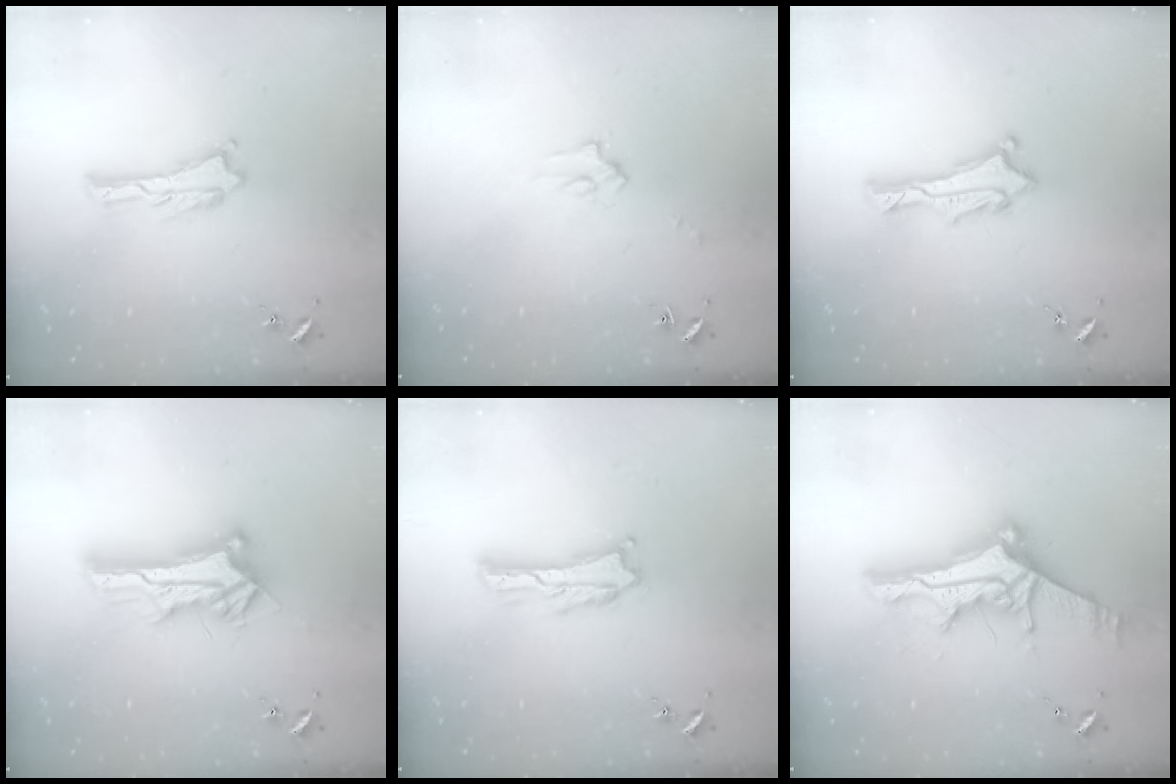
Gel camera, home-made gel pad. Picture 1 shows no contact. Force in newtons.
{"total": 2.2, "press": 2.2, "slide": 0.2}
{"total": 1.5, "press": 1.5, "slide": 0.1}
{"total": 11.7, "press": 11.6, "slide": 1.0}
{"total": 1.7, "press": 1.7, "slide": 0.3}
{"total": 12.3, "press": 12.2, "slide": 1.0}